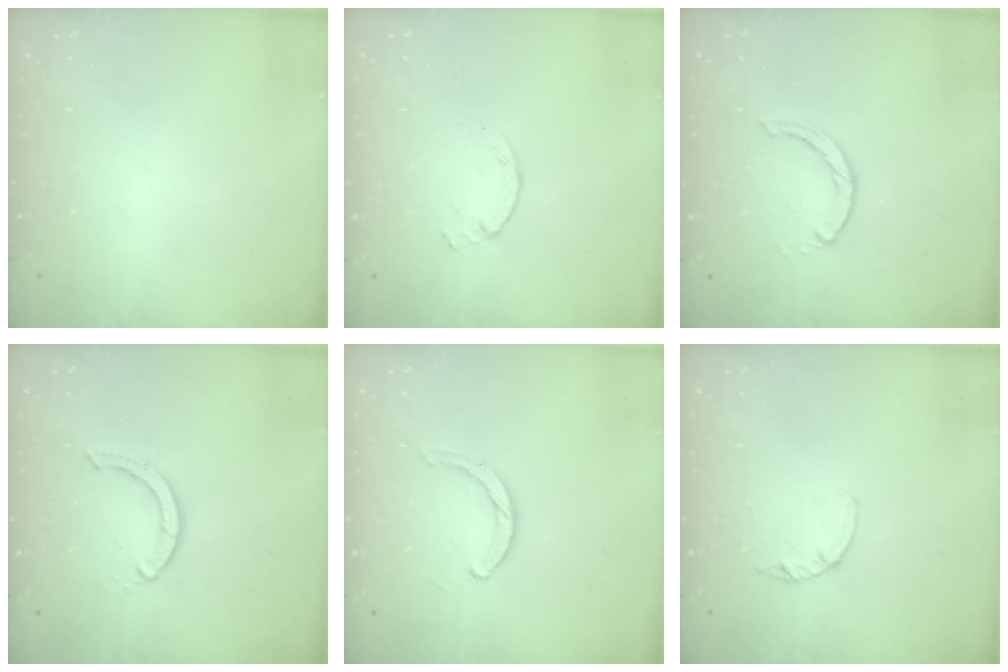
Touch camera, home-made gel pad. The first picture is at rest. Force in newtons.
{"total": 0.9, "press": 0.9, "slide": 0.3}
{"total": 0.6, "press": 0.6, "slide": 0.2}
{"total": 4.1, "press": 4.0, "slide": 0.5}
{"total": 3.0, "press": 2.9, "slide": 0.5}
{"total": 2.2, "press": 2.2, "slide": 0.4}